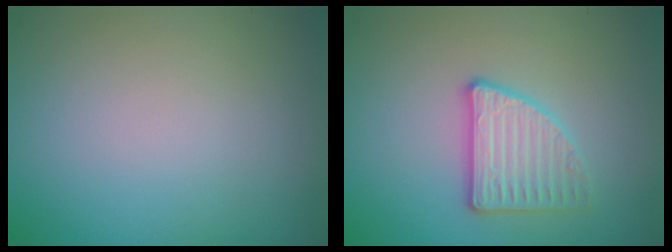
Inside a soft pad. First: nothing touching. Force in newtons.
{"total": 3.1, "press": 2.9, "slide": 0.9}